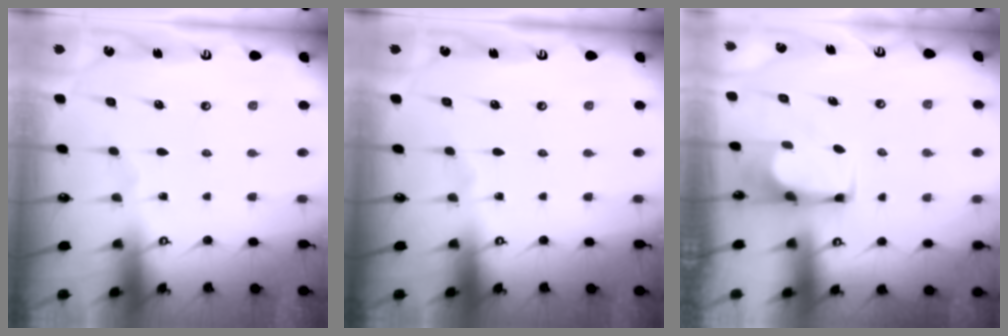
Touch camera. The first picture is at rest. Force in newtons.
{"total": 0.0}
{"total": 2.1, "press": 2.1, "slide": 0.2}